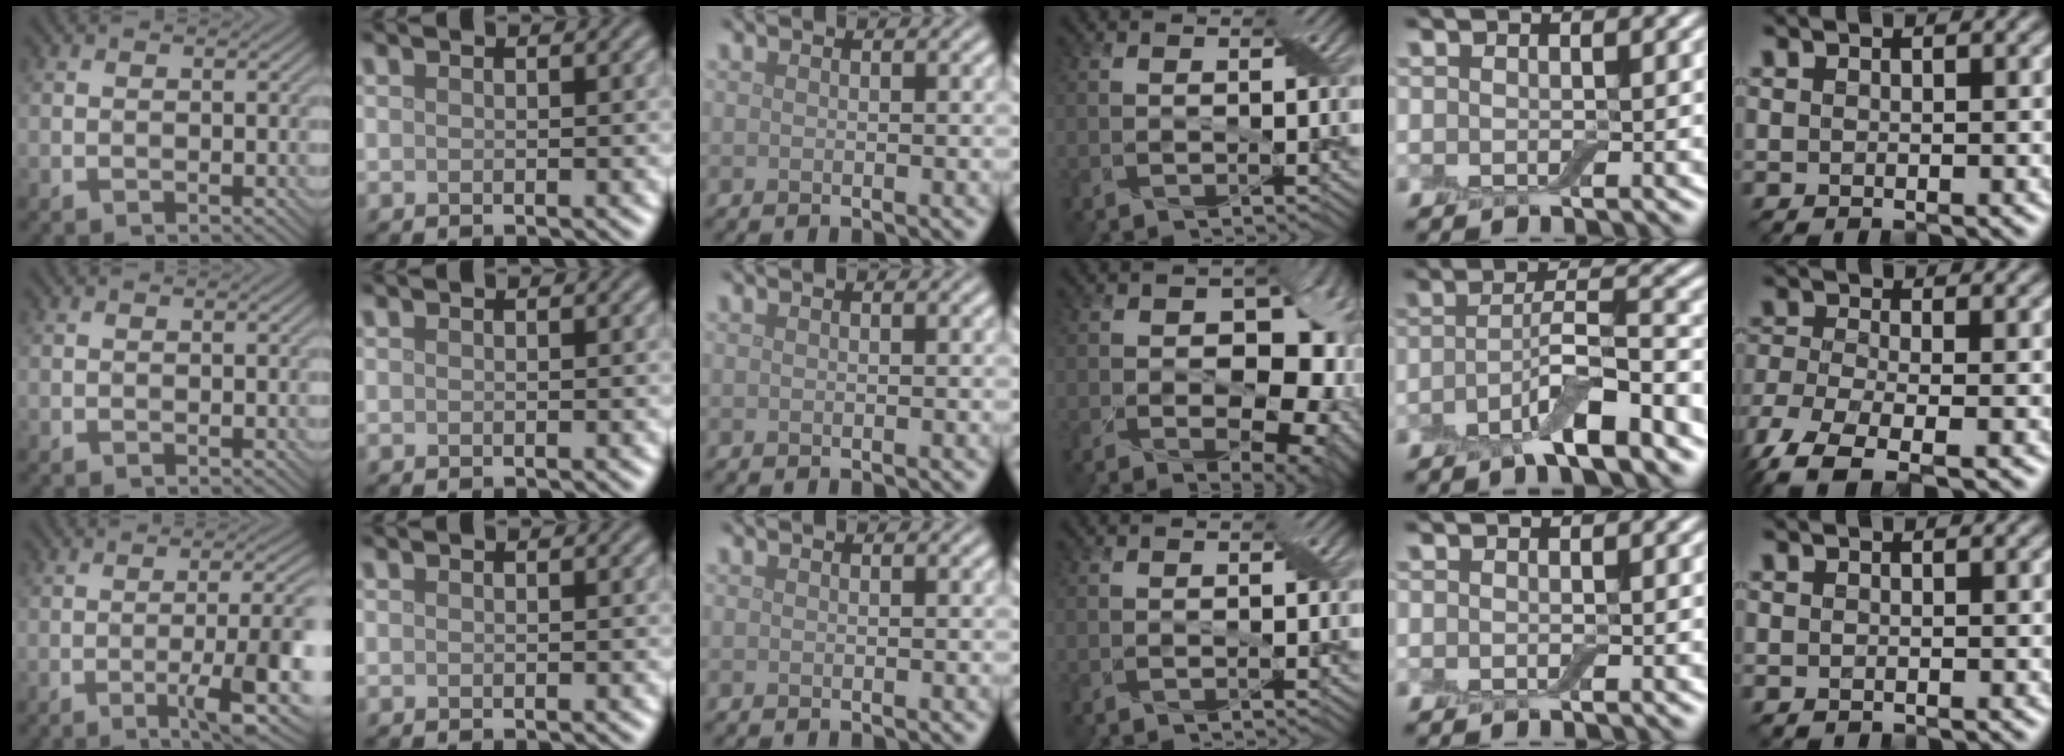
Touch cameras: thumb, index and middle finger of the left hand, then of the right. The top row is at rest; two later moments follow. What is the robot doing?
{"motion": "peel", "object": "adhesive wrap"}